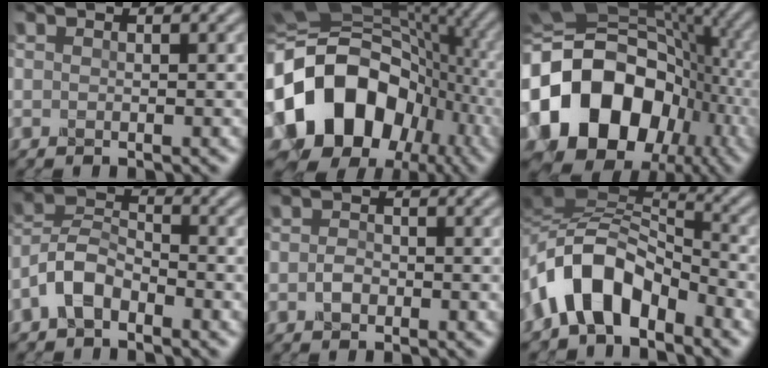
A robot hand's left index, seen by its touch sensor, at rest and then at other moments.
{"total": 16.2, "force": [-3.4, 12.9, 9.3], "torque": [-0.185, -0.001, -0.069]}
{"total": 16.3, "force": [-3.1, 13.0, 9.3], "torque": [-0.179, 0.002, -0.062]}
{"total": 3.5, "force": [-2.4, 2.0, 1.6], "torque": [-0.042, 0.014, -0.060]}
{"total": 0.6, "force": [-0.2, 0.5, 0.3], "torque": [-0.016, 0.004, -0.009]}
{"total": 6.7, "force": [-3.5, 3.5, 4.5], "torque": [-0.079, 0.018, -0.073]}